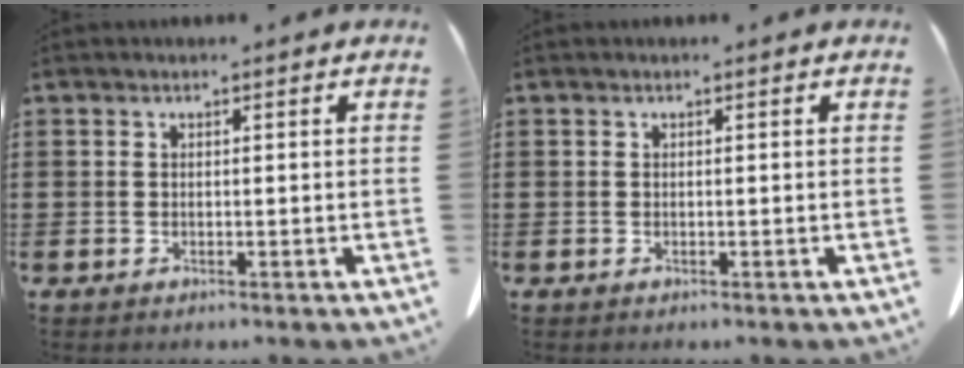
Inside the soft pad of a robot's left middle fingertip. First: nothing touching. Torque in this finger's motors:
{"motor_torque": [-0.07, 0.07, 0.00, 0.00]}